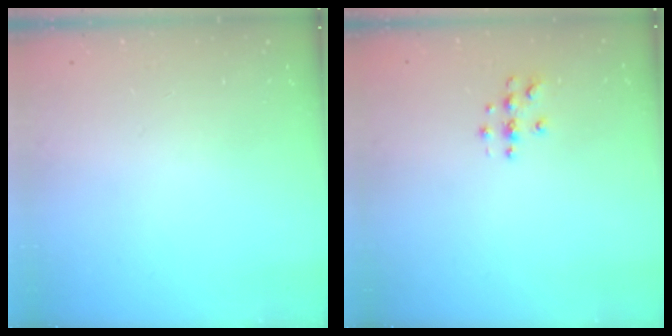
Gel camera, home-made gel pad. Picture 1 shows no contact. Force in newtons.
{"total": 4.0, "press": 4.0, "slide": 0.5}